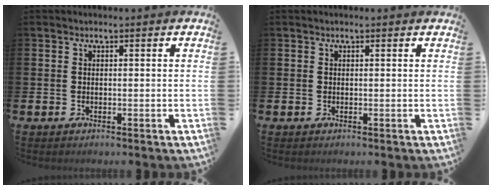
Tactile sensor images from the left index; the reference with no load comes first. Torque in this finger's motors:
{"motor_torque": [1.00, -1.13, 0.36, 0.06]}